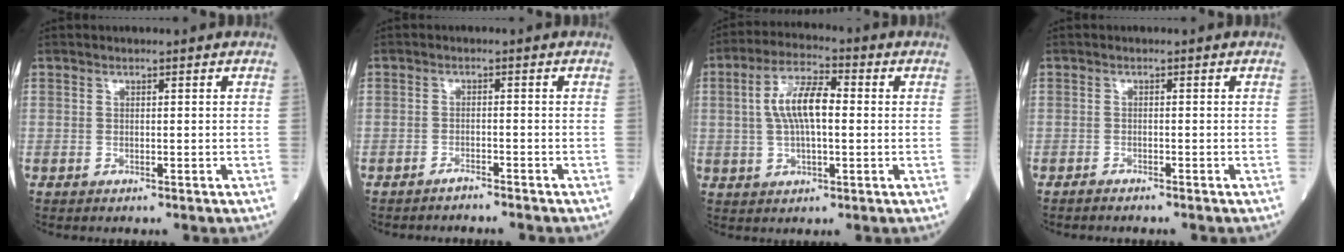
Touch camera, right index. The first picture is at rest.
{"total": 2.0, "force": [-2.0, -0.1, 0.3], "torque": [-0.003, -0.001, -0.027]}
{"total": 8.6, "force": [0.8, 2.9, 8.1], "torque": [-0.161, 0.017, 0.011]}
{"total": 1.3, "force": [-1.3, 0.0, 0.4], "torque": [-0.010, -0.001, -0.019]}